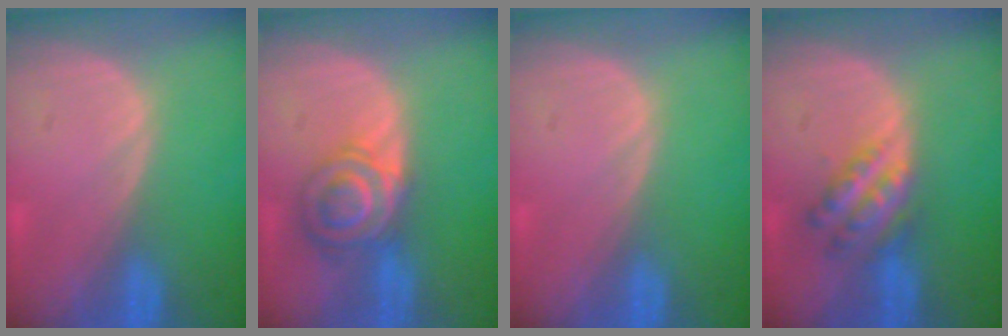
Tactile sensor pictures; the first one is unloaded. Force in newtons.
{"total": 7.1, "press": 6.0, "slide": 3.8}
{"total": 0.0}
{"total": 5.9, "press": 5.2, "slide": 2.8}